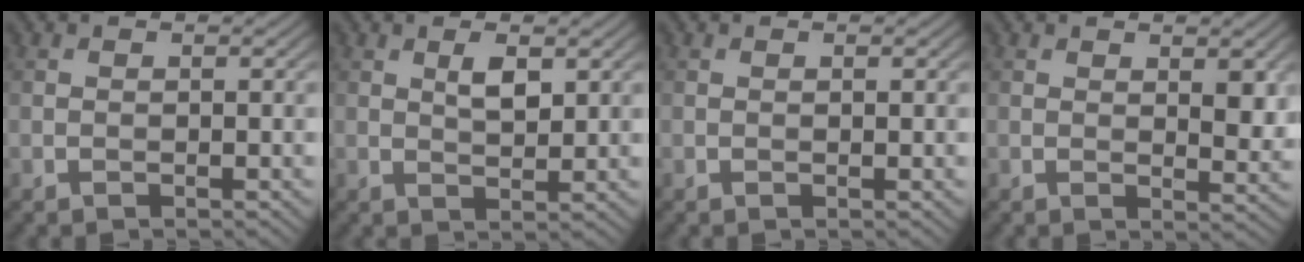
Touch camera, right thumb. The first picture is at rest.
{"total": 2.9, "force": [1.2, 1.2, 2.4], "torque": [-0.047, -0.002, 0.024]}
{"total": 0.0}
{"total": 3.6, "force": [1.3, 1.6, 2.9], "torque": [-0.049, -0.007, 0.026]}